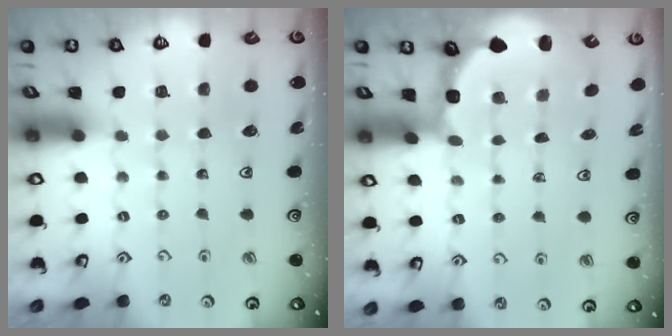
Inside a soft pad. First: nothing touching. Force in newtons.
{"total": 2.7, "press": 2.3, "slide": 1.4}